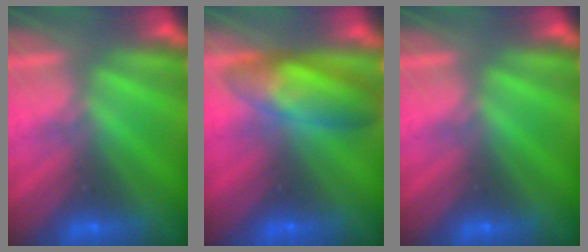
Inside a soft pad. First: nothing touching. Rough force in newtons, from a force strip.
{"total": 7.7}
{"total": 0.0}